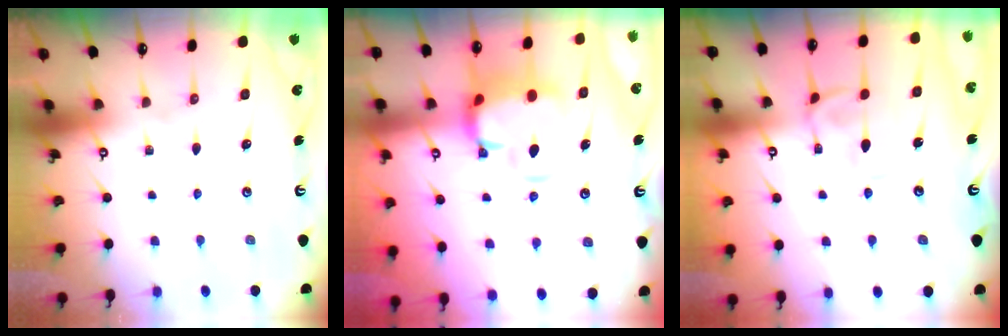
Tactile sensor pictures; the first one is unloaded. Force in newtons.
{"total": 4.5, "press": 4.2, "slide": 1.8}
{"total": 1.2, "press": 1.2, "slide": 0.0}